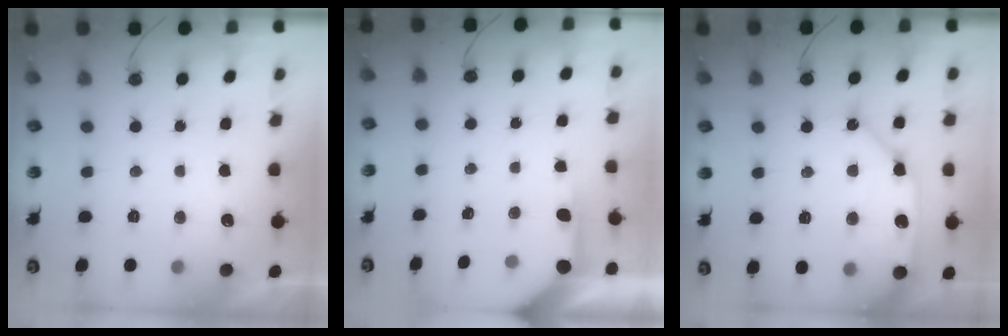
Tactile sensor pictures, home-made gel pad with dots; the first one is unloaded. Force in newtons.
{"total": 3.9, "press": 3.8, "slide": 0.4}
{"total": 13.3, "press": 13.2, "slide": 1.9}